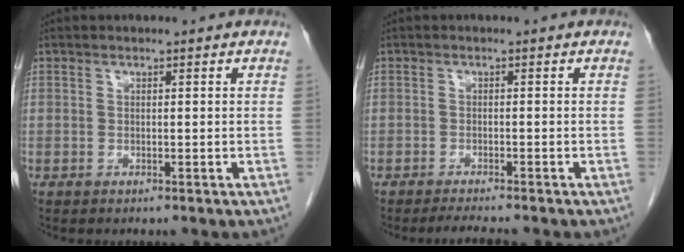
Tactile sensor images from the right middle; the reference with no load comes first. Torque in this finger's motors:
{"motor_torque": [0.20, -0.15, -0.02, 0.00]}